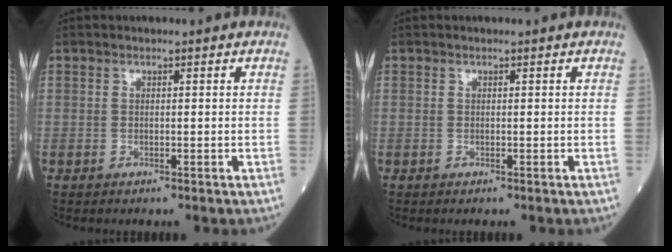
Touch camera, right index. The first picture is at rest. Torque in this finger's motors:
{"motor_torque": [0.00, 0.00, 0.00, -0.01]}